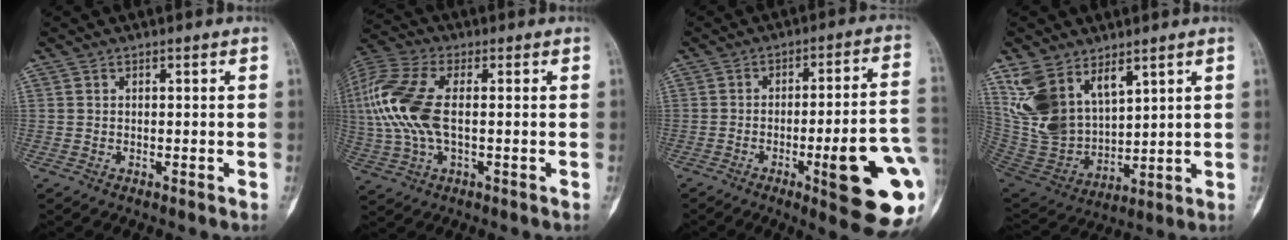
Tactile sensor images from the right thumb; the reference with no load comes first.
{"total": 15.0, "force": [0.9, 7.6, 12.8], "torque": [-0.306, 0.013, 0.016]}
{"total": 19.4, "force": [-5.6, 3.5, 18.3], "torque": [-0.192, 0.016, -0.065]}
{"total": 16.2, "force": [8.9, 9.7, 9.5], "torque": [-0.162, -0.037, 0.202]}